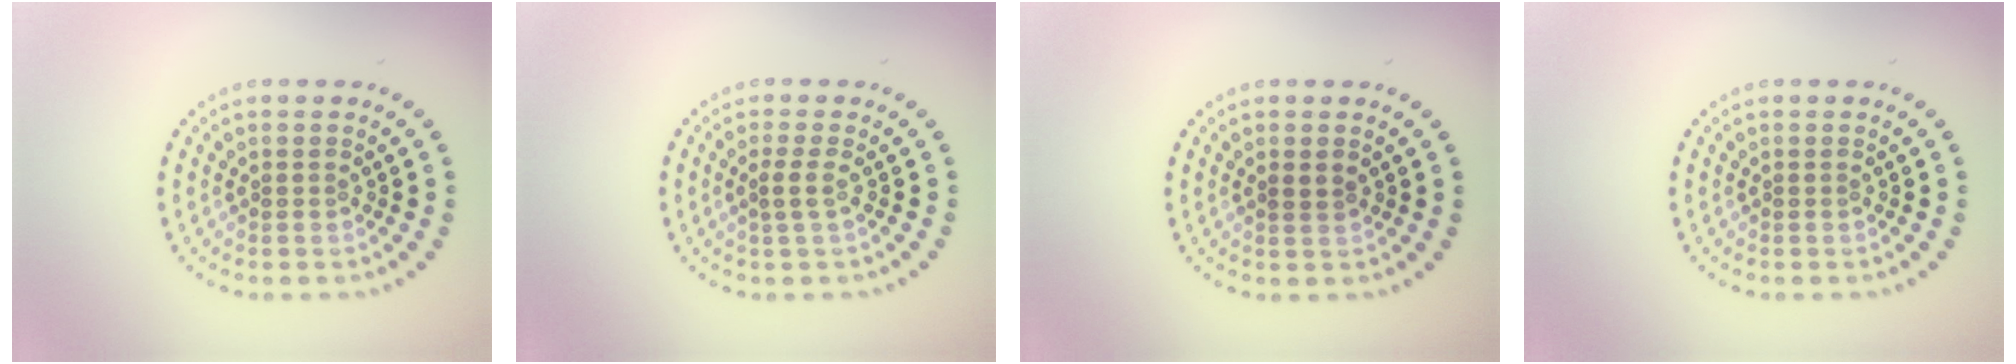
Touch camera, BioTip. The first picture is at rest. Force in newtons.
{"total": 1.4, "press": 1.0, "slide": 1.0}
{"total": 0.9, "press": 0.9, "slide": 0.1}
{"total": 0.0}